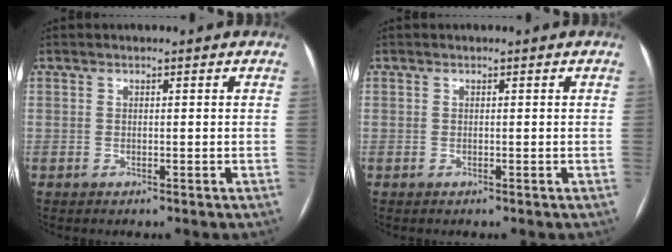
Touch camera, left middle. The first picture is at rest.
{"total": 0.0}